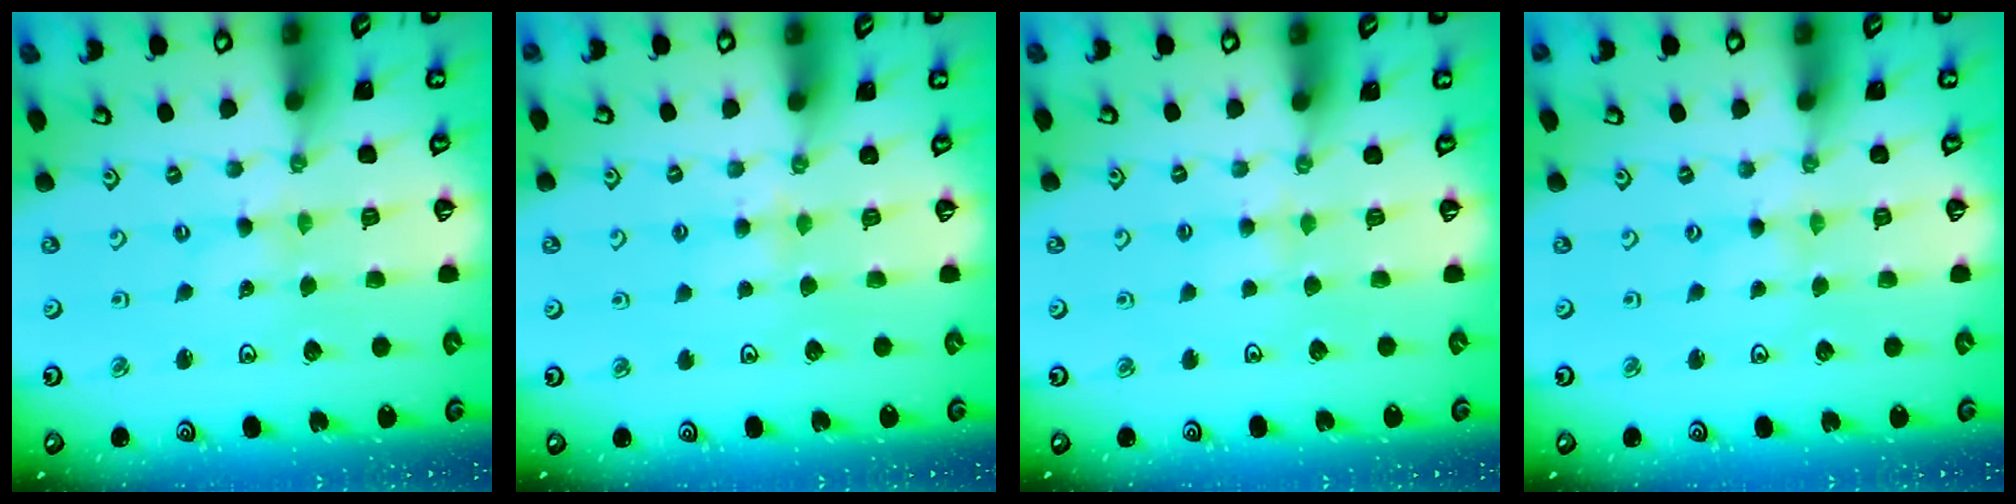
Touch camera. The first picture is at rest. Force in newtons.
{"total": 4.3, "press": 4.2, "slide": 0.6}
{"total": 4.0, "press": 4.0, "slide": 0.6}
{"total": 0.0}